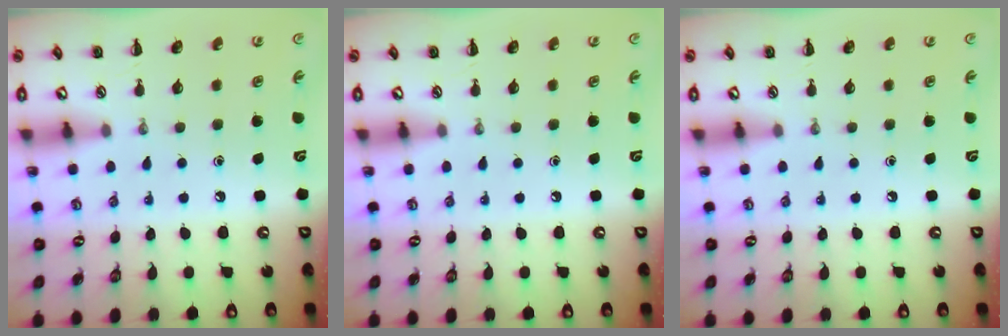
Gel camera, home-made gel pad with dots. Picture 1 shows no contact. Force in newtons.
{"total": 0.0}
{"total": 0.0}